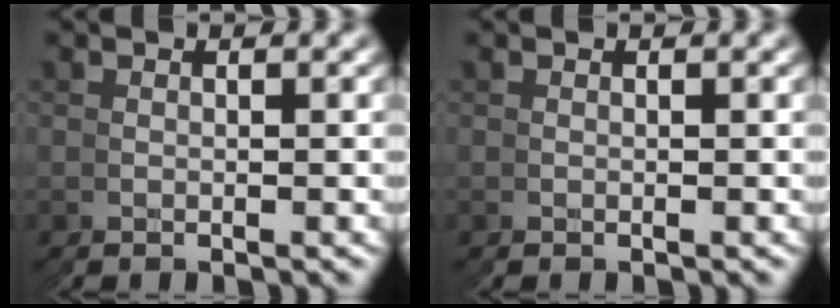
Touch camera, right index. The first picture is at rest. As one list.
[{"total": 0.0}]